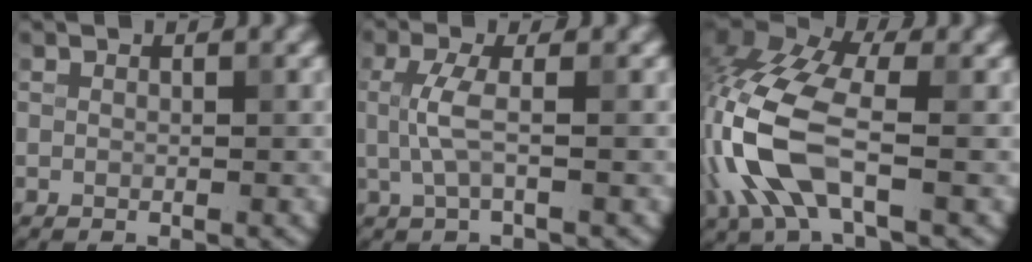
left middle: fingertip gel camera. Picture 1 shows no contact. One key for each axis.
{"total": 2.6, "fx": 0.0, "fy": 0.6, "fz": 2.5, "tx": -0.061, "ty": 0.001, "tz": 0.000}
{"total": 9.2, "fx": -2.6, "fy": 4.3, "fz": 7.7, "tx": -0.187, "ty": 0.010, "tz": -0.069}